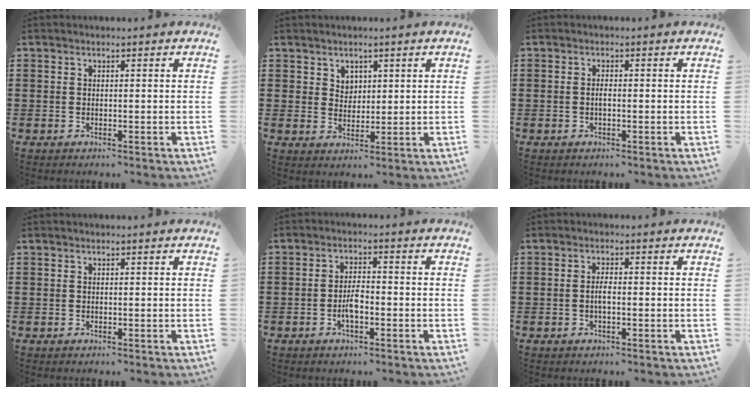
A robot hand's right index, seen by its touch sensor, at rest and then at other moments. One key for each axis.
{"total": 2.6, "fx": 1.7, "fy": 1.9, "fz": 0.4, "tx": -0.013, "ty": 0.008, "tz": 0.031}
{"total": 1.0, "fx": -0.2, "fy": 0.2, "fz": 0.9, "tx": -0.018, "ty": -0.001, "tz": -0.003}
{"total": 0.0}
{"total": 3.4, "fx": -1.2, "fy": 1.2, "fz": 2.9, "tx": -0.066, "ty": 0.001, "tz": -0.027}
{"total": 1.9, "fx": -0.4, "fy": 0.5, "fz": 1.8, "tx": -0.042, "ty": 0.001, "tz": -0.010}